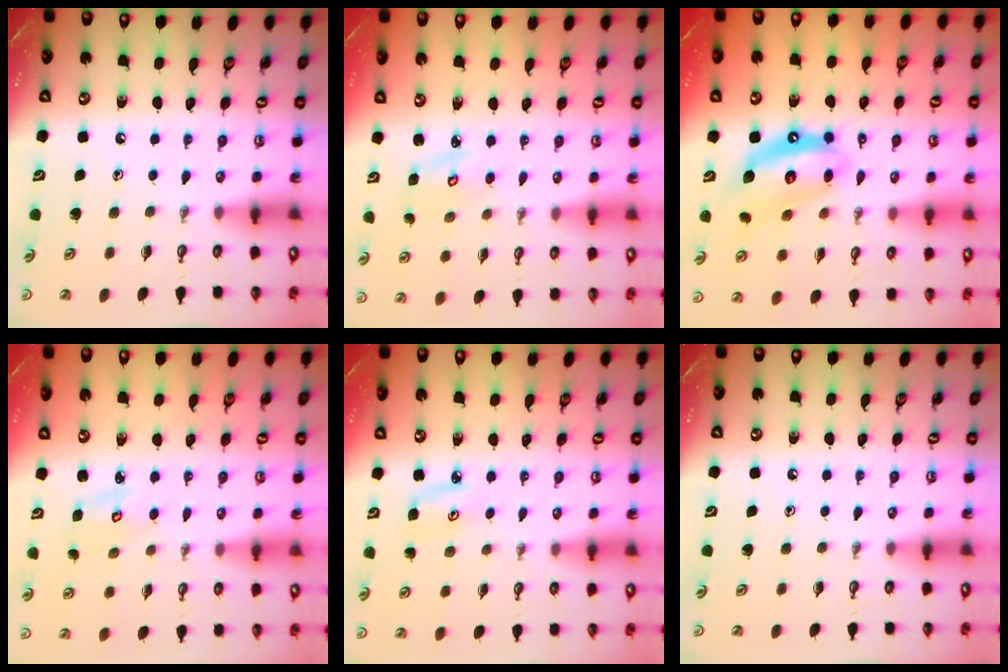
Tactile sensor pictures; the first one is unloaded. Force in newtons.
{"total": 3.5, "press": 3.5, "slide": 0.4}
{"total": 11.5, "press": 11.5, "slide": 1.1}
{"total": 2.9, "press": 2.9, "slide": 0.3}
{"total": 4.8, "press": 4.8, "slide": 0.4}
{"total": 0.0}